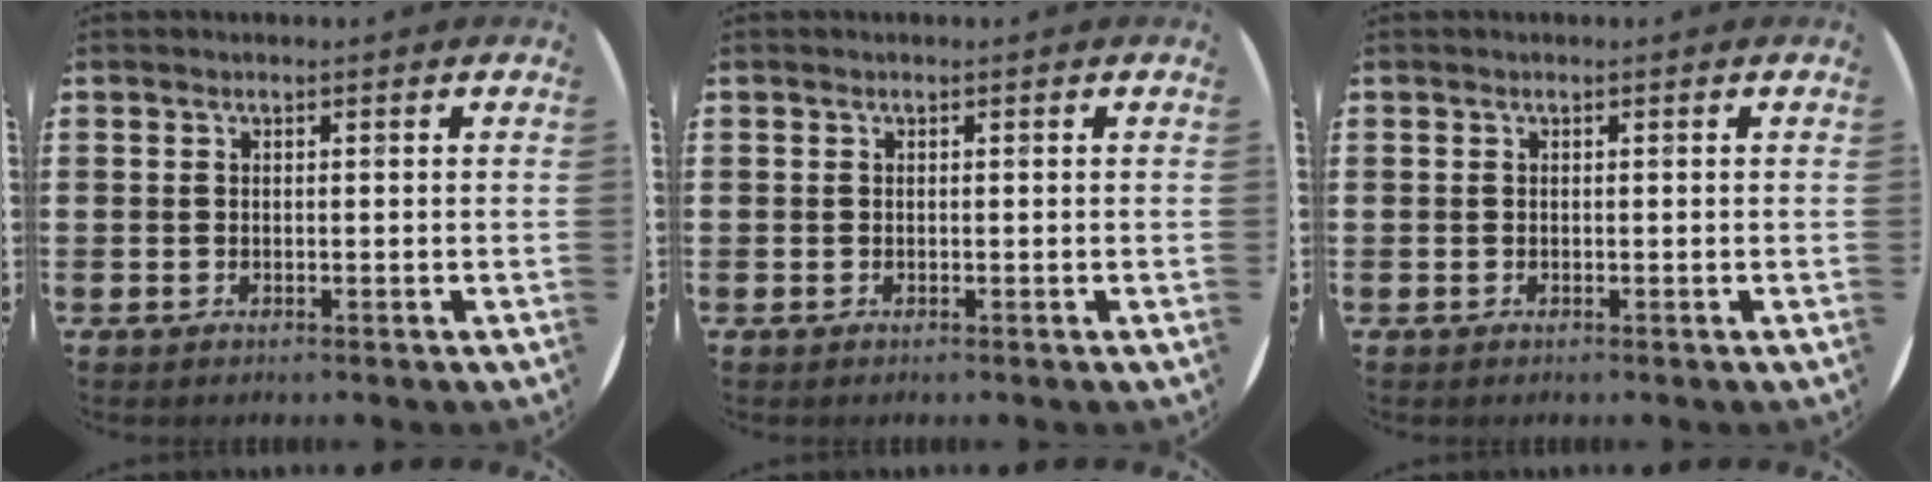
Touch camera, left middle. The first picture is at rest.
{"total": 0.0}
{"total": 0.0}